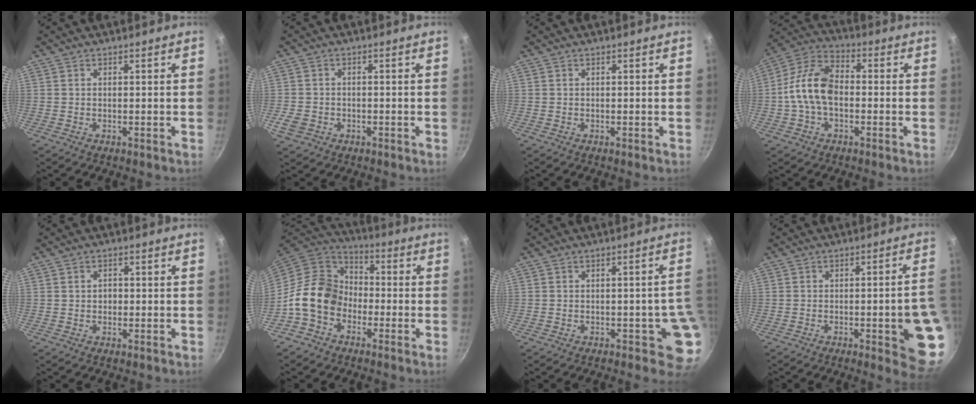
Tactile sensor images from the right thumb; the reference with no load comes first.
{"total": 4.0, "force": [-1.4, 3.2, 1.9], "torque": [-0.037, 0.010, -0.022]}
{"total": 0.0}
{"total": 12.0, "force": [-1.2, 7.4, 9.4], "torque": [-0.161, 0.041, -0.041]}
{"total": 1.8, "force": [0.0, 1.5, 1.0], "torque": [-0.010, 0.005, -0.001]}
{"total": 13.0, "force": [-3.9, 10.2, 7.0], "torque": [-0.084, 0.046, -0.096]}
{"total": 5.6, "force": [-1.4, 2.8, 4.6], "torque": [-0.009, 0.015, -0.017]}
{"total": 12.7, "force": [-3.5, 3.1, 11.8], "torque": [-0.110, 0.027, -0.042]}